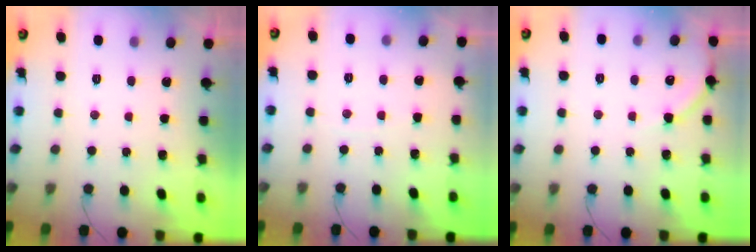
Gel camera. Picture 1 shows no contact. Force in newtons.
{"total": 1.6, "press": 1.6, "slide": 0.2}
{"total": 6.7, "press": 6.6, "slide": 0.9}